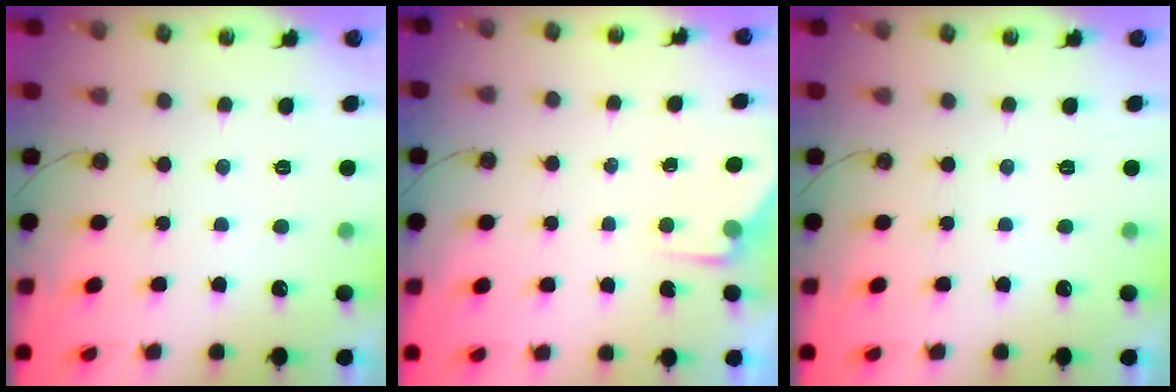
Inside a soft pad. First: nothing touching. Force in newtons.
{"total": 3.4, "press": 3.4, "slide": 0.5}
{"total": 0.0}